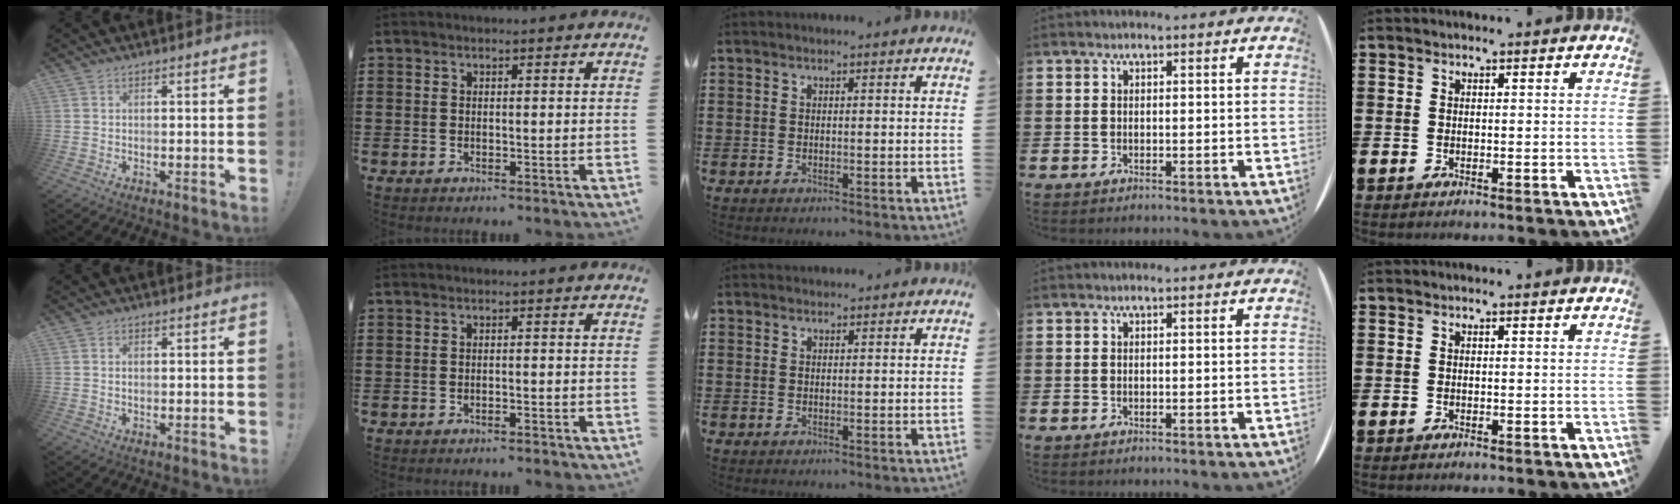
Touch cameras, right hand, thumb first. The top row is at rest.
{"thumb": {"total": 0.8, "force": [0.1, 0.5, 0.6], "torque": [-0.015, 0.004, 0.002]}, "index": {"total": 0.7, "force": [-0.6, -0.1, 0.3], "torque": [-0.009, -0.004, -0.012]}, "middle": {"total": 0.7, "force": [0.5, 0.4, -0.1], "torque": [0.009, -0.001, 0.009]}}